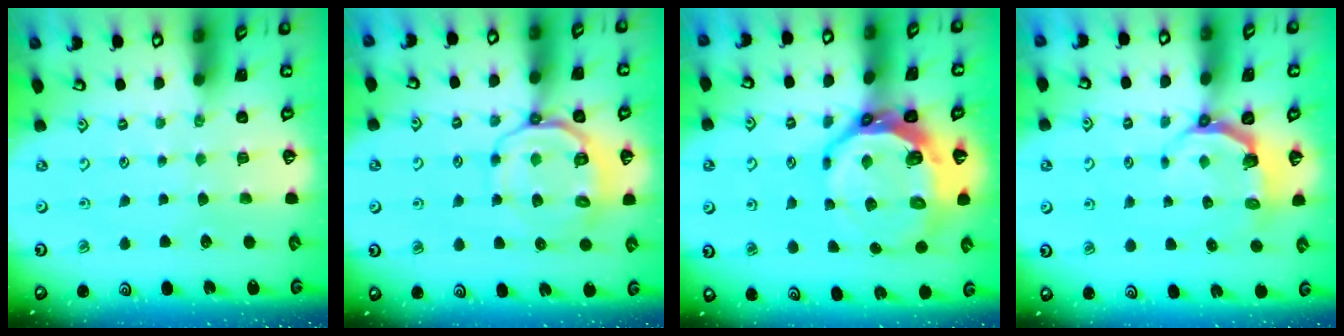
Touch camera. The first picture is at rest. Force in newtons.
{"total": 9.0, "press": 8.8, "slide": 2.1}
{"total": 13.8, "press": 13.0, "slide": 4.6}
{"total": 4.8, "press": 3.3, "slide": 3.4}